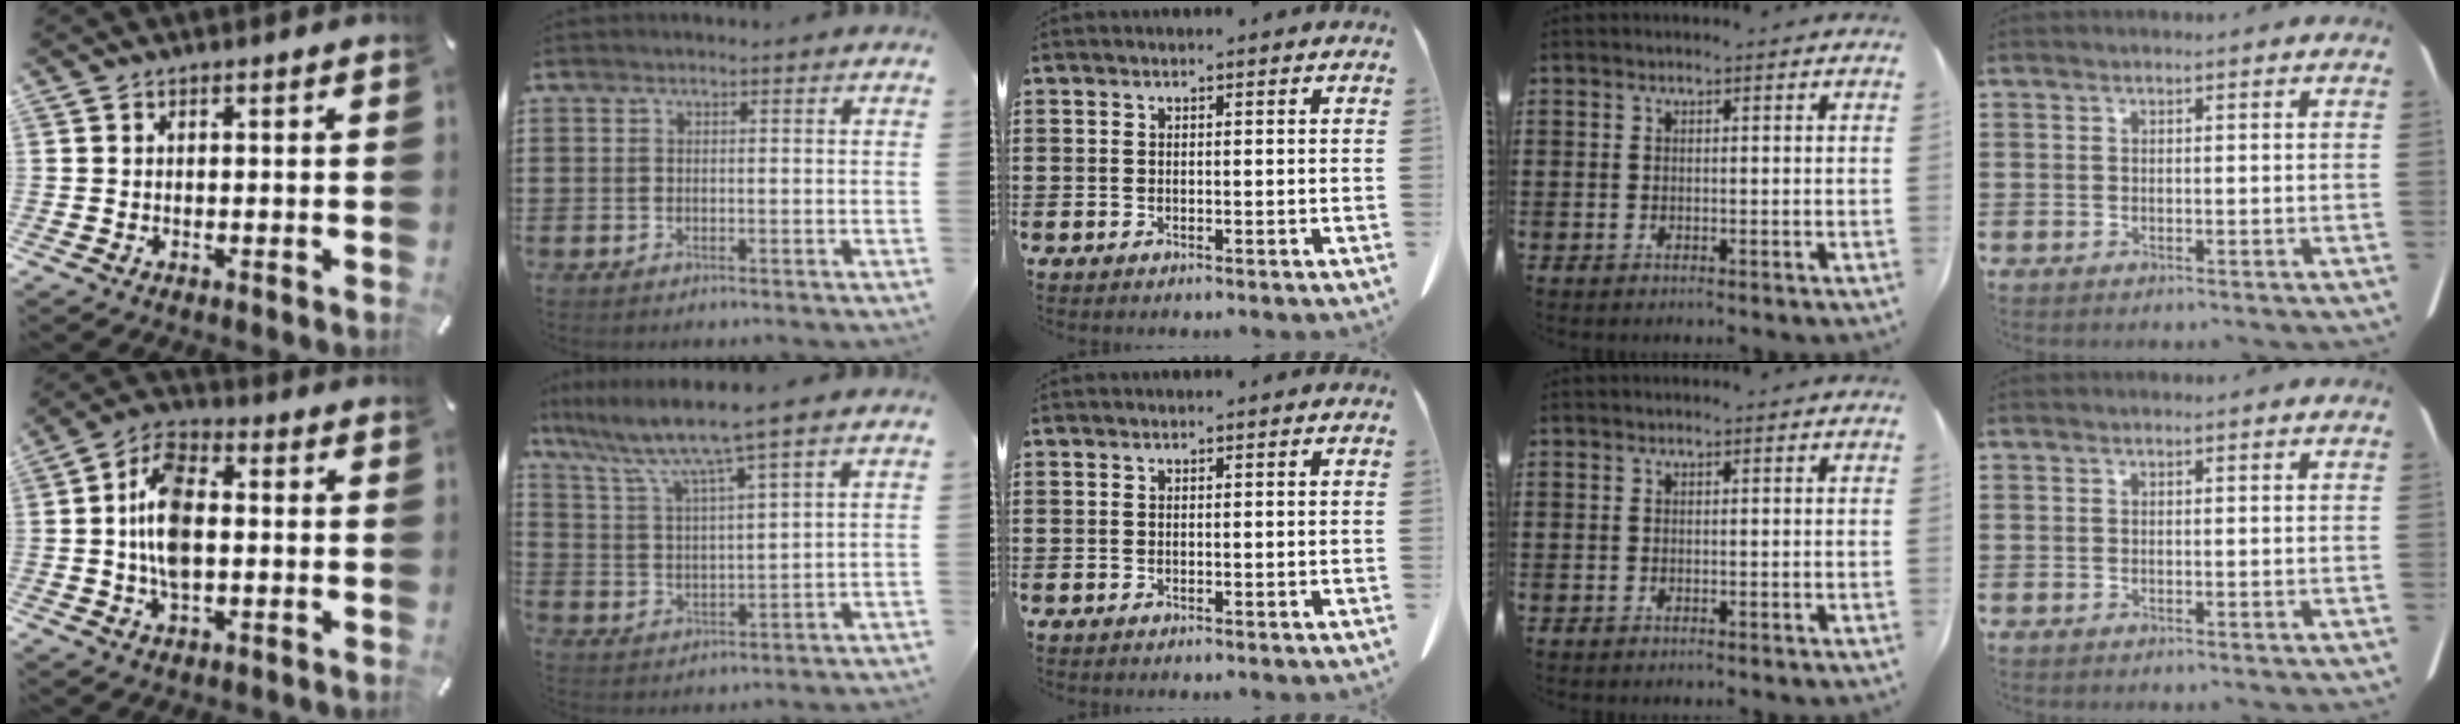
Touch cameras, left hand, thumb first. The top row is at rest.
{"thumb": {"total": 10.9, "force": [-0.3, 6.5, 8.8], "torque": [-0.186, 0.003, -0.008]}, "index": {"total": 7.1, "force": [5.7, -0.4, 4.1], "torque": [-0.102, -0.034, 0.092]}}